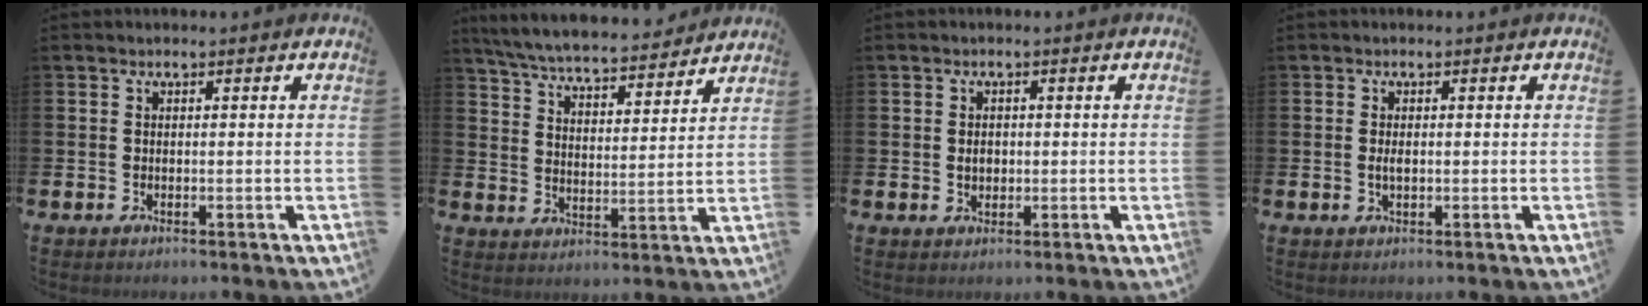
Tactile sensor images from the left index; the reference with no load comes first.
{"total": 6.5, "force": [6.3, 0.7, 1.6], "torque": [-0.057, -0.044, 0.109]}
{"total": 1.5, "force": [0.2, 1.2, 0.8], "torque": [-0.007, 0.005, 0.000]}
{"total": 1.2, "force": [0.0, 0.5, 1.1], "torque": [-0.019, 0.003, -0.002]}